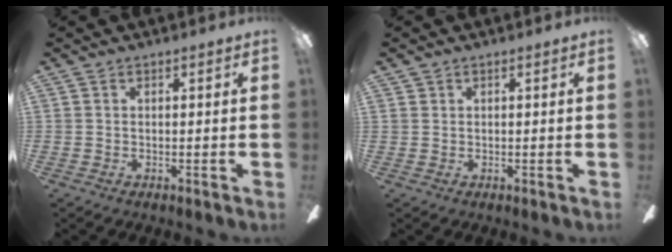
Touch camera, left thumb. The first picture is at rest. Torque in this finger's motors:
{"motor_torque": [-0.40, -0.16, 0.08, -0.31, 0.05]}